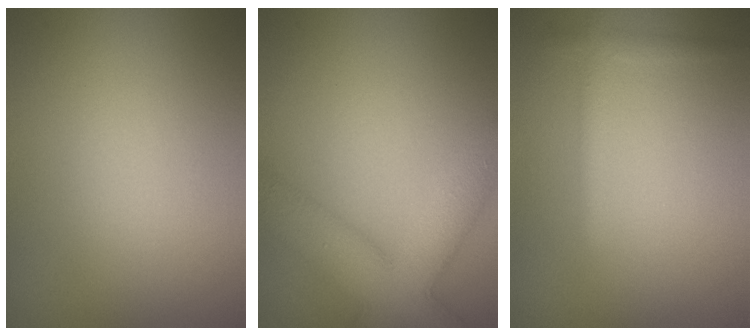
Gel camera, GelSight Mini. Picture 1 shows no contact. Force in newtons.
{"total": 8.3, "press": 8.3, "slide": 0.4}
{"total": 1.4, "press": 1.4, "slide": 0.1}